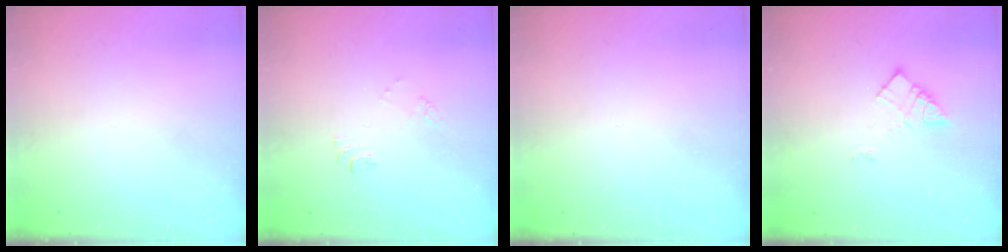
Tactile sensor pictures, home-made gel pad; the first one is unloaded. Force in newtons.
{"total": 6.4, "press": 6.4, "slide": 0.7}
{"total": 0.0}
{"total": 8.7, "press": 8.7, "slide": 0.5}